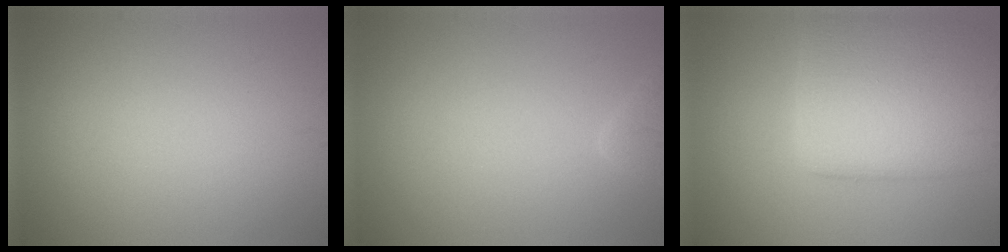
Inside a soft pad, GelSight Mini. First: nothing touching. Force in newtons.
{"total": 1.3, "press": 1.3, "slide": 0.1}
{"total": 8.4, "press": 8.3, "slide": 0.6}